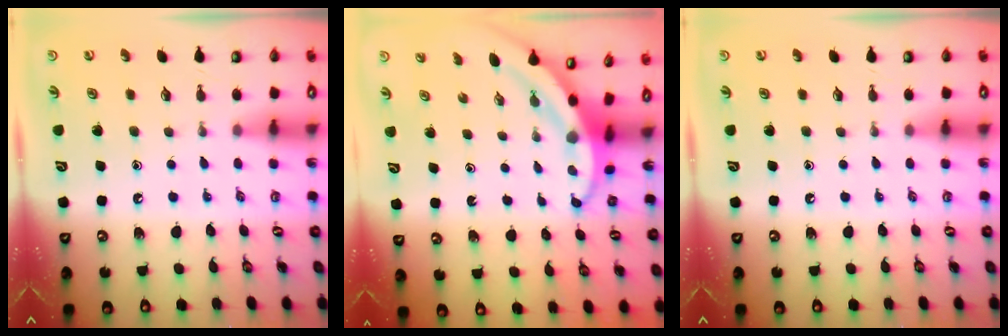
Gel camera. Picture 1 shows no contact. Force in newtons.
{"total": 3.9, "press": 3.9, "slide": 0.5}
{"total": 0.0}